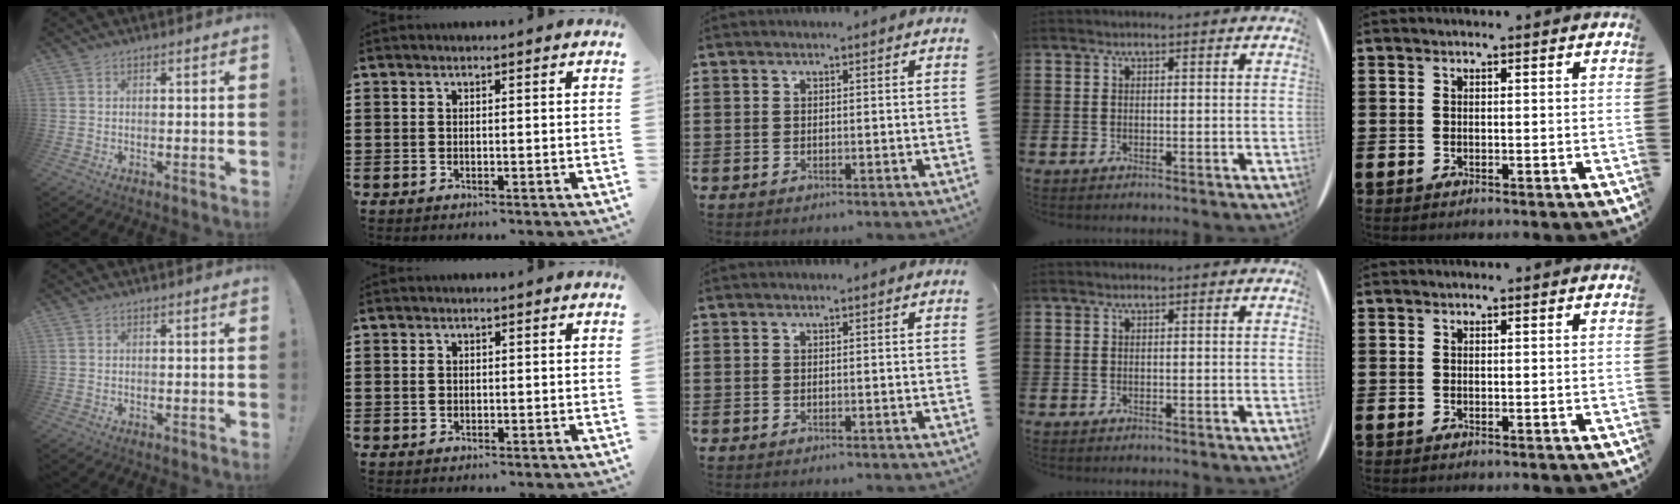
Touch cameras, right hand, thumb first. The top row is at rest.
{"index": {"total": 0.8, "force": [0.1, 0.6, 0.6], "torque": [-0.015, 0.001, 0.002]}}